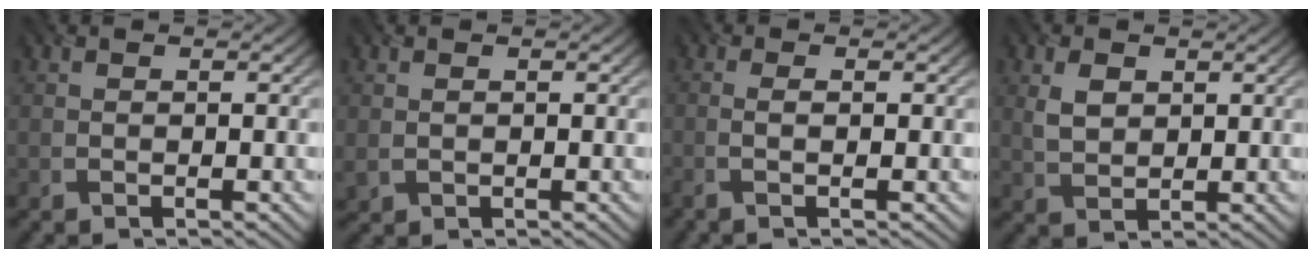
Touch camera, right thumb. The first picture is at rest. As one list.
[{"total": 1.1, "force": [0.2, 1.0, 0.6], "torque": [-0.017, -0.005, 0.007]}, {"total": 1.6, "force": [-0.3, 0.3, 1.6], "torque": [-0.031, 0.004, -0.013]}, {"total": 3.7, "force": [1.4, 2.4, 2.4], "torque": [-0.056, 0.000, 0.028]}]